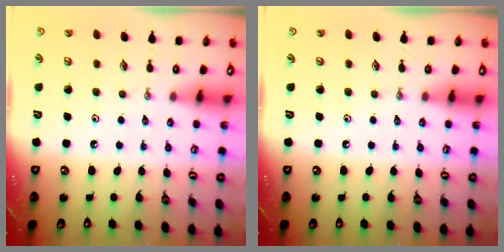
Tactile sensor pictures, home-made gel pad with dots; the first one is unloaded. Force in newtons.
{"total": 0.0}